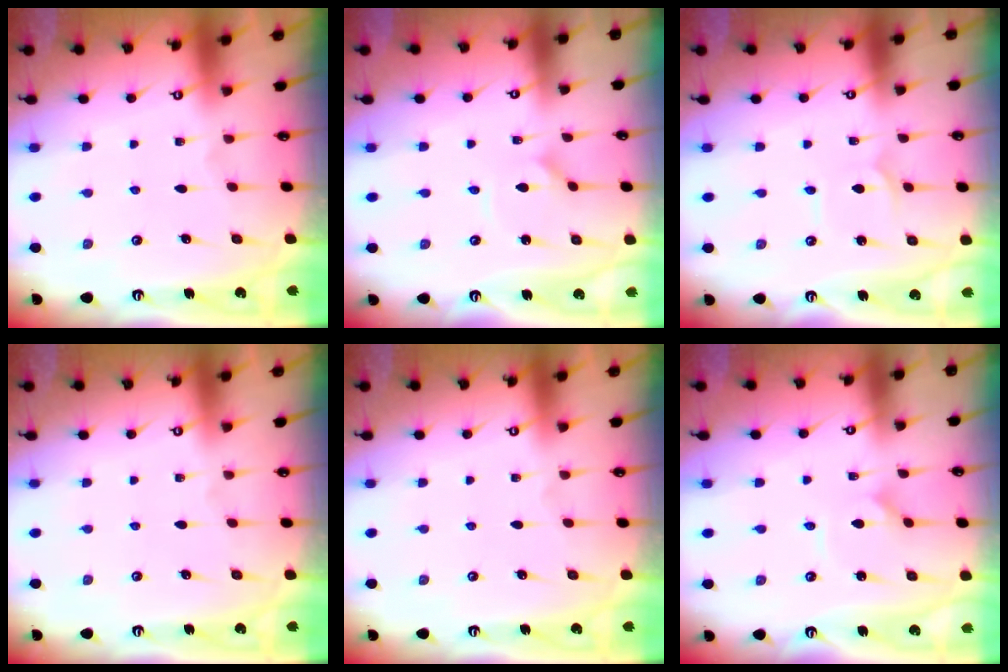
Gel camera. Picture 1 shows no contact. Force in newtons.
{"total": 0.8, "press": 0.8, "slide": 0.1}
{"total": 1.1, "press": 1.1, "slide": 0.1}
{"total": 0.0}
{"total": 0.0}
{"total": 2.9, "press": 2.9, "slide": 0.3}